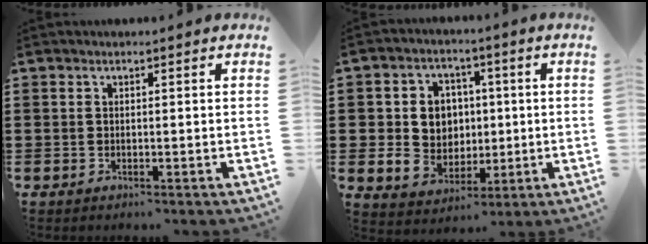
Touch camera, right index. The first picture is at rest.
{"total": 7.3, "force": [0.7, 6.7, 2.8], "torque": [-0.074, 0.018, 0.015]}